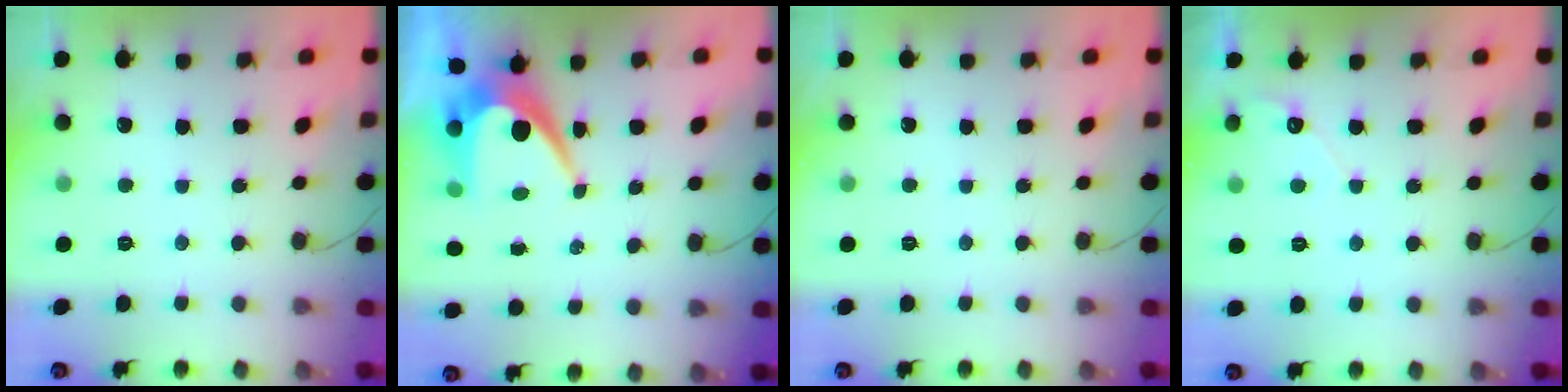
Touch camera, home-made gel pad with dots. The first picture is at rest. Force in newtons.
{"total": 8.5, "press": 8.5, "slide": 0.7}
{"total": 0.0}
{"total": 3.4, "press": 3.4, "slide": 0.1}